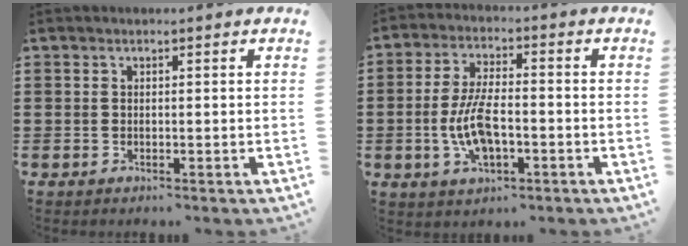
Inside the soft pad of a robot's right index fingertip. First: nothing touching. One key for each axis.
{"total": 8.3, "fx": -2.0, "fy": 3.6, "fz": 7.2, "tx": -0.163, "ty": -0.003, "tz": -0.043}